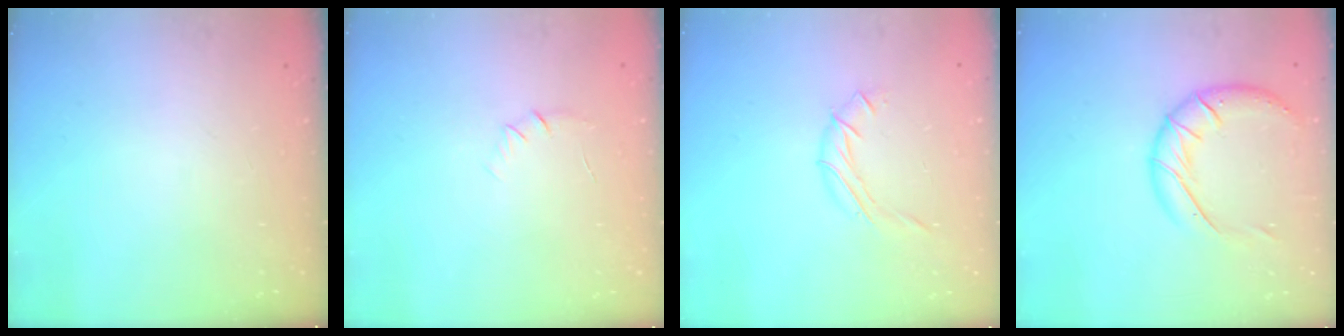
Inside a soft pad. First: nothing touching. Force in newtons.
{"total": 4.1, "press": 3.9, "slide": 1.1}
{"total": 5.8, "press": 5.8, "slide": 0.8}
{"total": 15.3, "press": 15.2, "slide": 1.9}